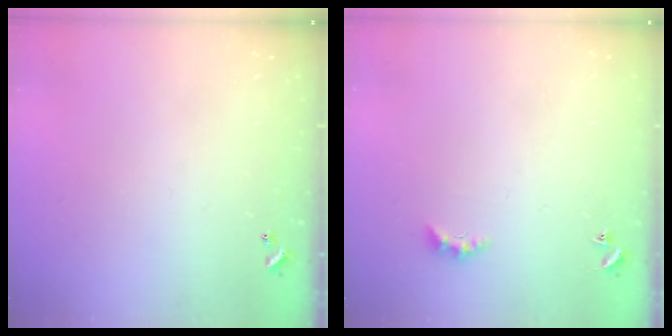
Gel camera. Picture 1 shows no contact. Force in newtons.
{"total": 2.6, "press": 2.5, "slide": 0.6}